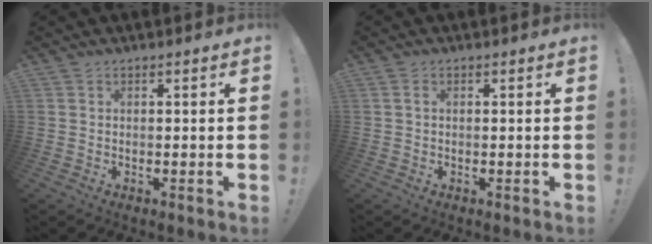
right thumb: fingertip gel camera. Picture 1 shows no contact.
{"total": 1.0, "force": [0.2, 0.5, 0.8], "torque": [-0.020, 0.004, 0.003]}